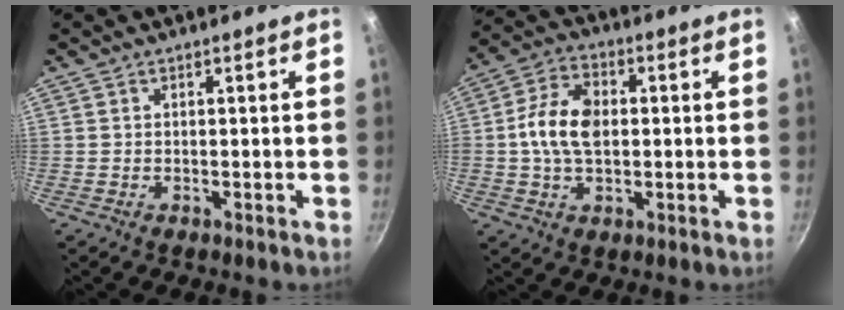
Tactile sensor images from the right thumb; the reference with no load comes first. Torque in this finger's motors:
{"motor_torque": [0.13, 0.34, 0.61, -0.32, 0.20]}